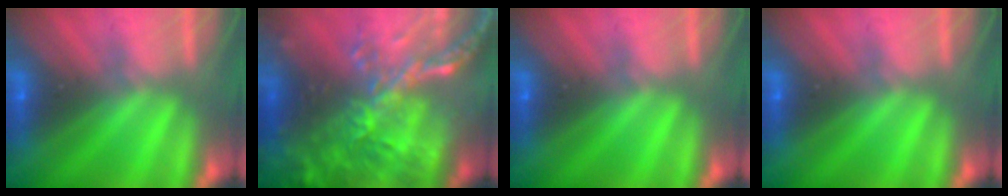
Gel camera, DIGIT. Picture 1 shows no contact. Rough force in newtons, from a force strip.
{"total": 12.7}
{"total": 0.0}
{"total": 0.0}